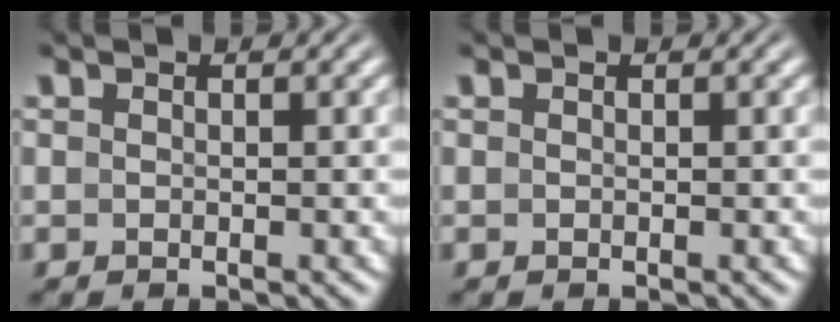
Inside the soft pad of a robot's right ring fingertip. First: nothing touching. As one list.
[{"total": 0.0}]